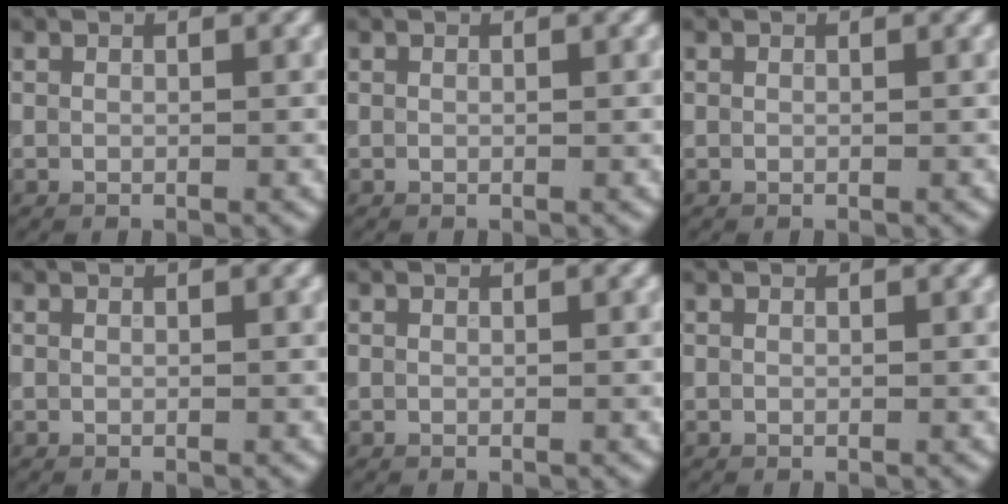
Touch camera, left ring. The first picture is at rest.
{"total": 0.0}
{"total": 0.0}
{"total": 0.0}
{"total": 0.0}
{"total": 0.0}